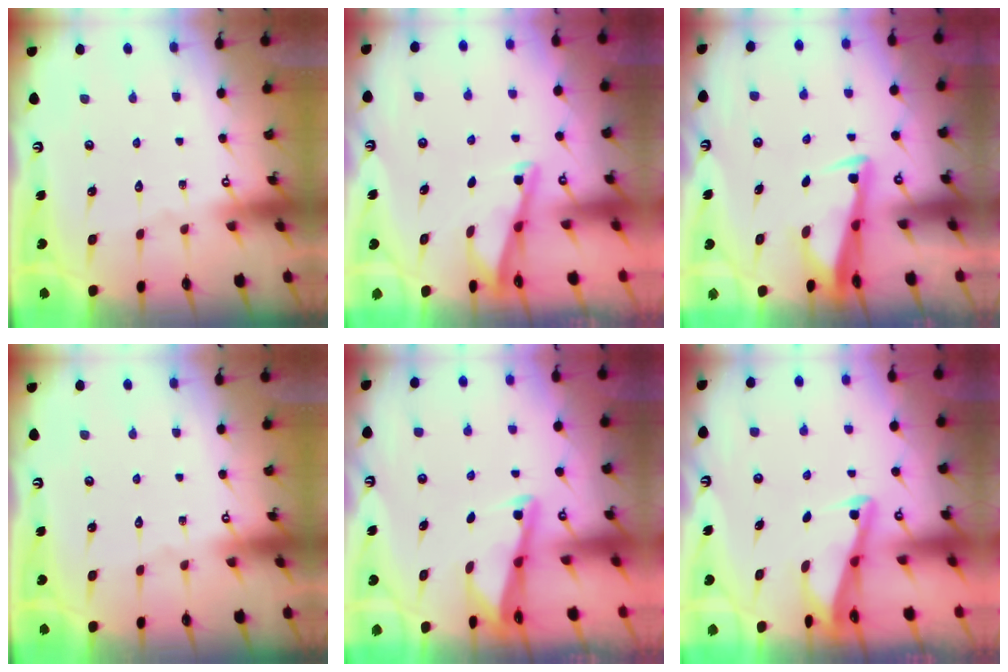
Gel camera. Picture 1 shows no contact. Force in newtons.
{"total": 3.1, "press": 3.1, "slide": 0.3}
{"total": 3.5, "press": 3.4, "slide": 0.9}
{"total": 0.0}
{"total": 2.6, "press": 2.6, "slide": 0.1}
{"total": 2.7, "press": 2.7, "slide": 0.3}